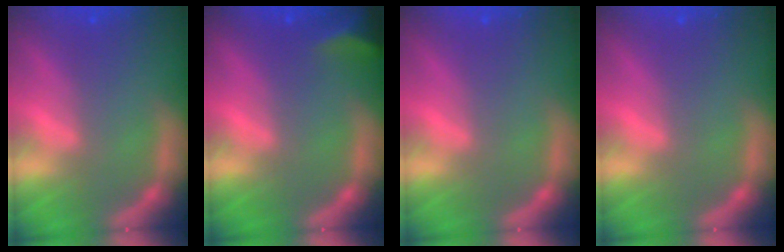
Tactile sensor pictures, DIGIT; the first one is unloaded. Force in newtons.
{"total": 4.0}
{"total": 0.0}
{"total": 0.0}